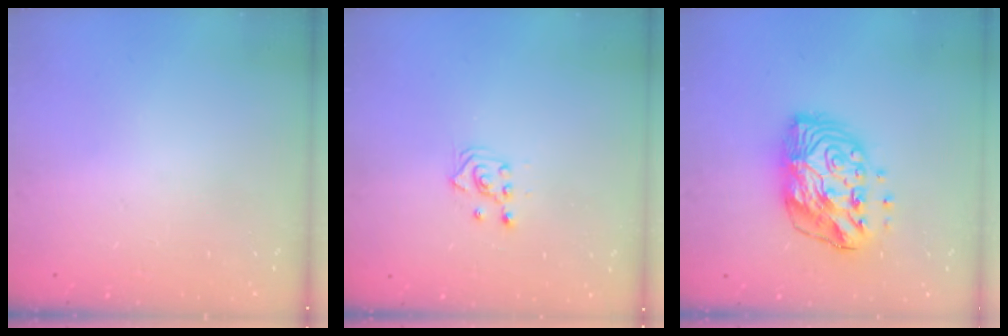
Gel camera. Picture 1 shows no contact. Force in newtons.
{"total": 2.4, "press": 2.2, "slide": 0.8}
{"total": 13.7, "press": 13.6, "slide": 1.2}